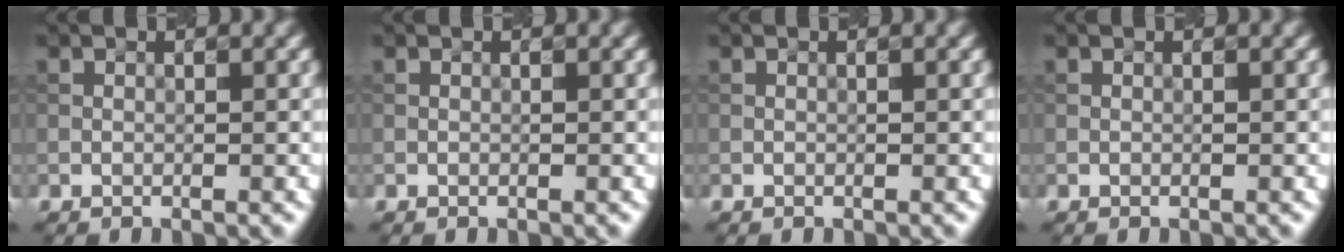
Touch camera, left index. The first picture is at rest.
{"total": 0.0}
{"total": 0.0}
{"total": 0.0}